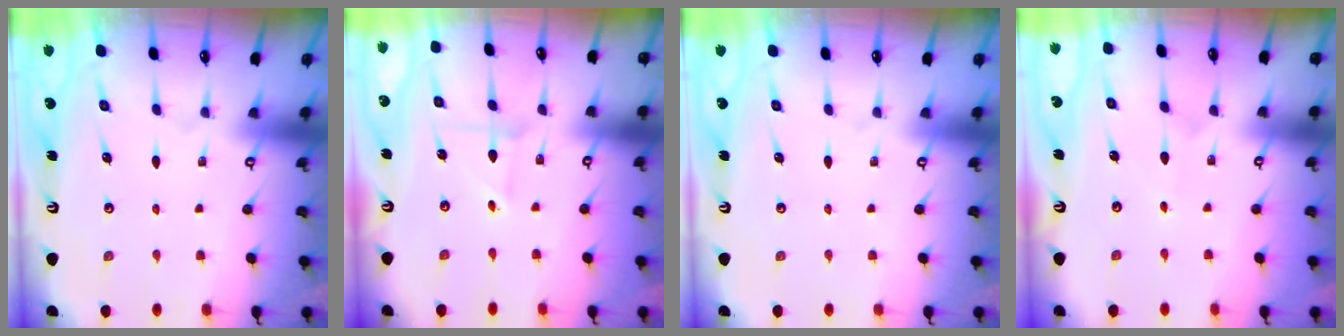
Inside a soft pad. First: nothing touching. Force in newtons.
{"total": 2.4, "press": 2.4, "slide": 0.2}
{"total": 0.0}
{"total": 1.9, "press": 1.9, "slide": 0.2}